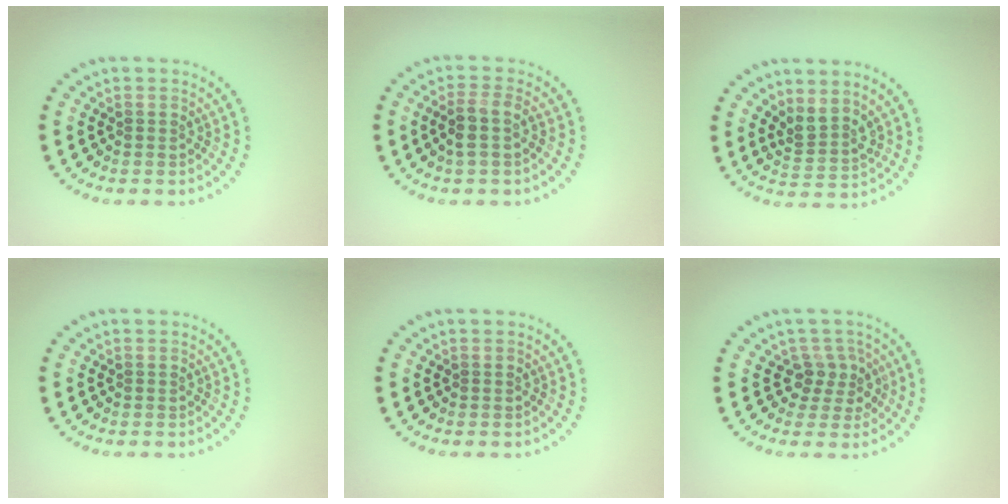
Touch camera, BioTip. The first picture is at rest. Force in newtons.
{"total": 2.2, "press": 1.9, "slide": 1.1}
{"total": 2.5, "press": 1.8, "slide": 1.7}
{"total": 0.0}
{"total": 0.0}
{"total": 2.6, "press": 2.0, "slide": 1.8}